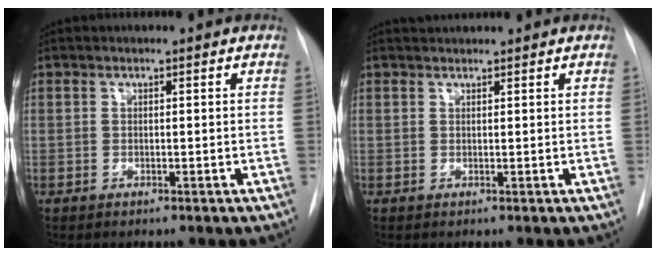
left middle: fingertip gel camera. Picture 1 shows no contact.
{"total": 1.6, "force": [1.6, 0.0, 0.2], "torque": [-0.009, 0.018, 0.032]}